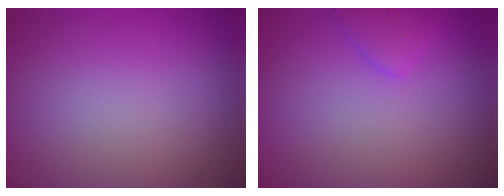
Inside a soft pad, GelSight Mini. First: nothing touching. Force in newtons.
{"total": 1.5, "press": 1.5, "slide": 0.0}